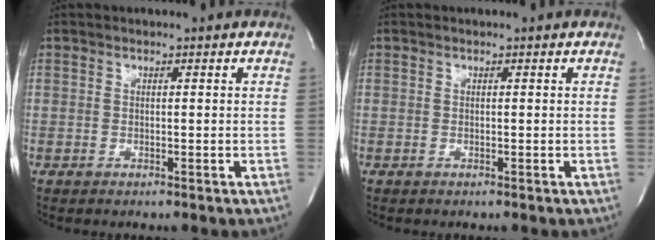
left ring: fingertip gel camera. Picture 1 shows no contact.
{"total": 0.0}